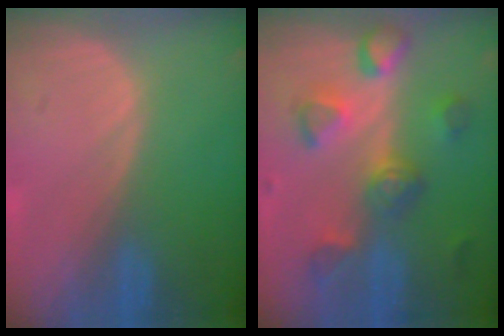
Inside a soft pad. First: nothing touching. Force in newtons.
{"total": 8.1, "press": 7.8, "slide": 2.3}